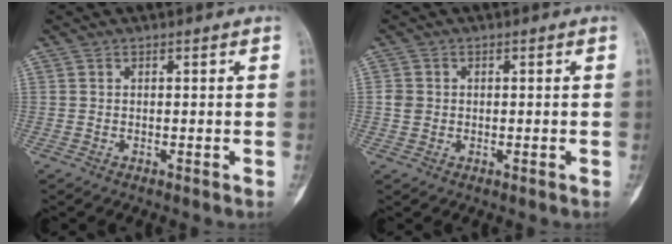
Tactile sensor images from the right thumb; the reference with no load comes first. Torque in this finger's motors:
{"motor_torque": [-0.46, 0.55, 0.30, 0.18, 0.01]}